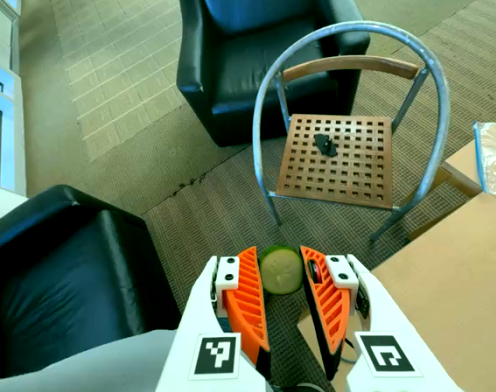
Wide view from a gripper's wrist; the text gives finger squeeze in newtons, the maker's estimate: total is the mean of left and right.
{"total": 9.4, "left": 9.4, "right": 9.4}